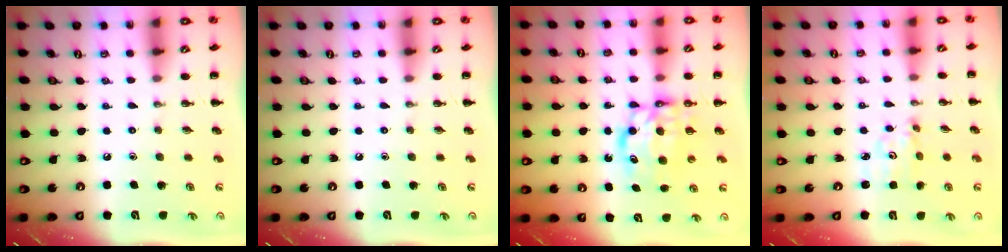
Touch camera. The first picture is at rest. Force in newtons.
{"total": 0.0}
{"total": 7.1, "press": 7.0, "slide": 1.1}
{"total": 2.7, "press": 2.7, "slide": 0.3}